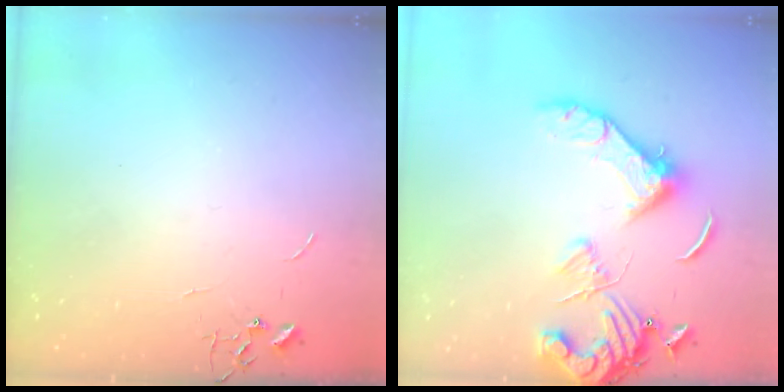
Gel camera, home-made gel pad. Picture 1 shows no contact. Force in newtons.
{"total": 14.5, "press": 14.4, "slide": 2.0}